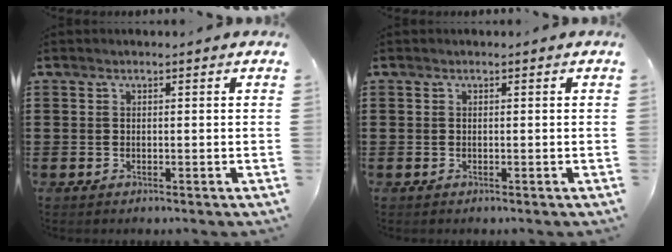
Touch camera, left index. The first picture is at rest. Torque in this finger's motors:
{"motor_torque": [-0.01, 0.01, -0.01, 0.00]}